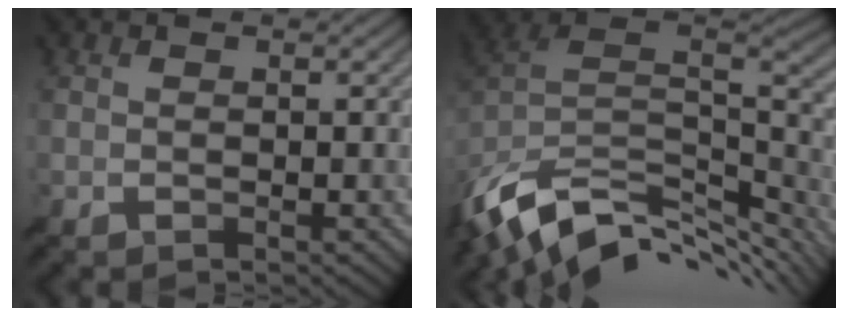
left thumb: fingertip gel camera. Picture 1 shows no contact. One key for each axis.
{"total": 13.2, "fx": -6.7, "fy": 7.0, "fz": 9.0, "tx": -0.212, "ty": -0.015, "tz": -0.104}